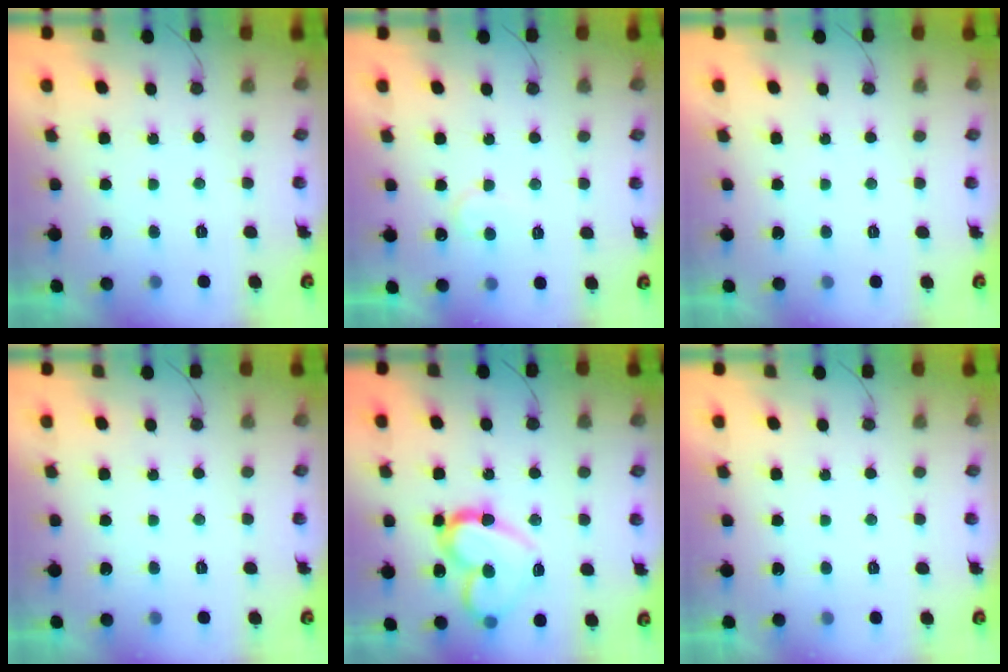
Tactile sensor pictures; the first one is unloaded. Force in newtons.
{"total": 8.2, "press": 8.1, "slide": 0.4}
{"total": 1.7, "press": 1.7, "slide": 0.1}
{"total": 0.0}
{"total": 15.6, "press": 15.5, "slide": 2.0}
{"total": 1.6, "press": 1.6, "slide": 0.0}